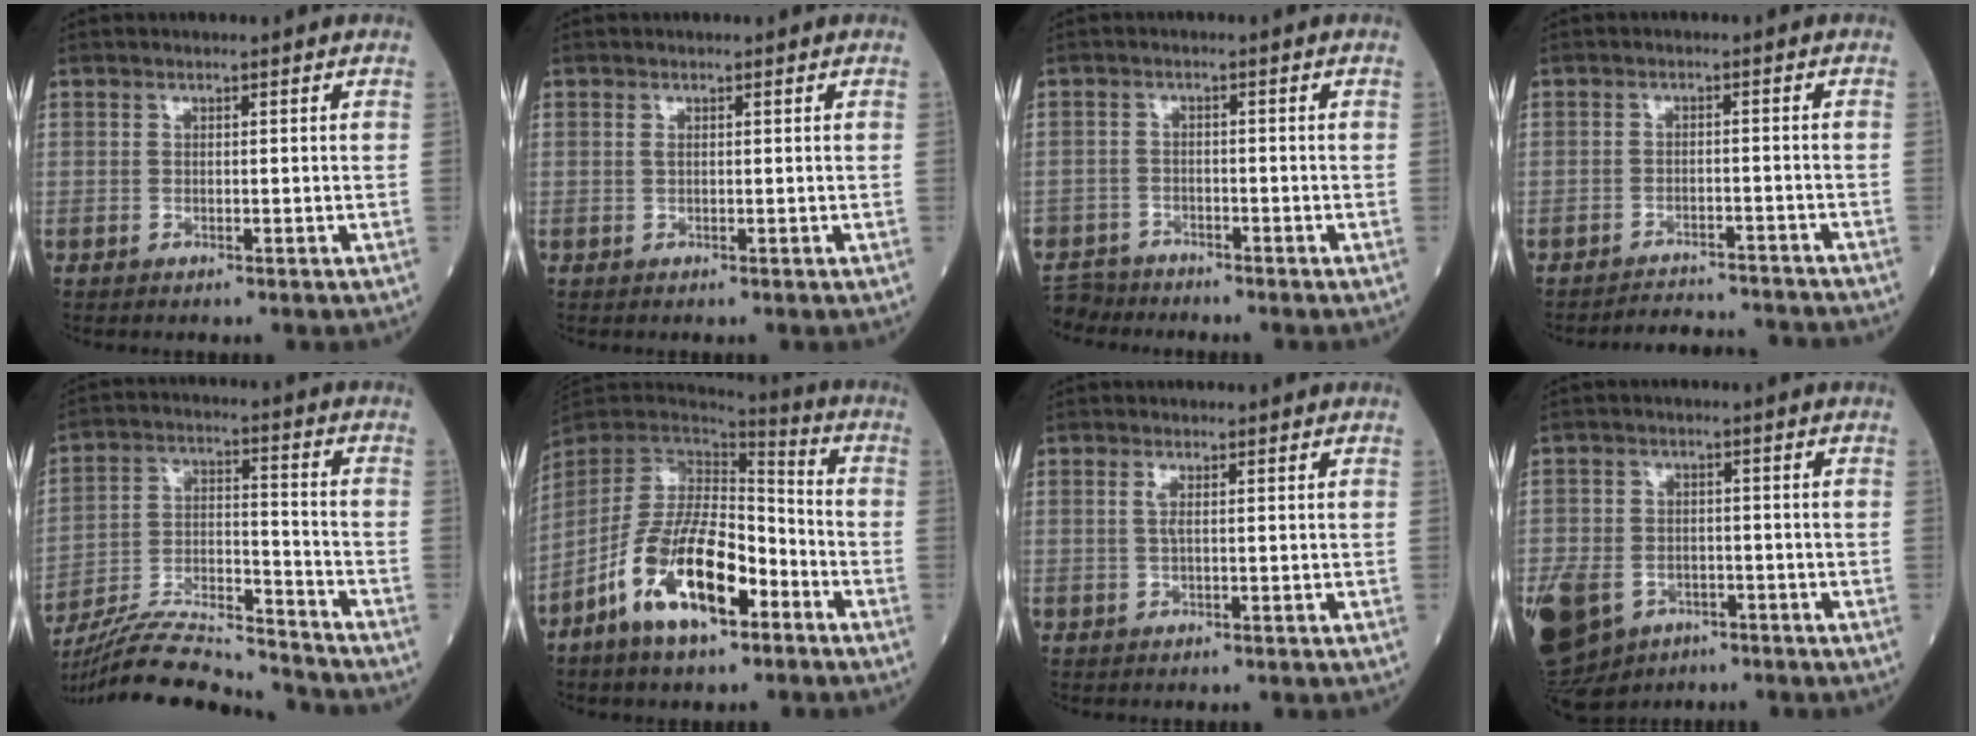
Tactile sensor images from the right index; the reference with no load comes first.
{"total": 0.6, "force": [0.3, 0.1, 0.5], "torque": [-0.017, 0.005, 0.007]}
{"total": 4.9, "force": [-4.6, 1.7, -0.6], "torque": [0.017, -0.006, -0.089]}
{"total": 8.1, "force": [-8.1, 0.5, 0.7], "torque": [-0.004, 0.007, -0.103]}
{"total": 18.1, "force": [-17.2, 0.5, 5.5], "torque": [-0.121, -0.001, -0.294]}
{"total": 14.5, "force": [-6.5, 5.4, 11.7], "torque": [-0.227, 0.003, -0.121]}
{"total": 1.2, "force": [0.3, 0.0, 1.2], "torque": [-0.032, 0.001, 0.004]}
{"total": 23.1, "force": [-10.3, 17.6, 10.8], "torque": [-0.368, -0.022, -0.159]}